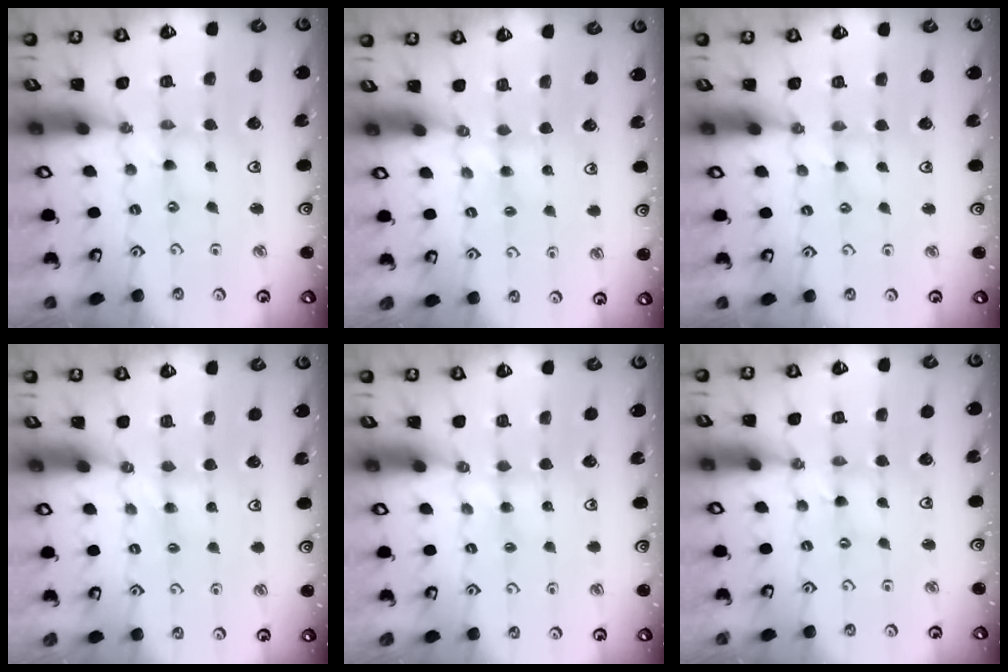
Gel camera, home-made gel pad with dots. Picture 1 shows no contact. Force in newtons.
{"total": 2.6, "press": 2.5, "slide": 0.4}
{"total": 1.4, "press": 1.4, "slide": 0.4}
{"total": 3.8, "press": 3.7, "slide": 0.4}
{"total": 2.6, "press": 2.5, "slide": 0.4}
{"total": 0.9, "press": 0.9, "slide": 0.2}